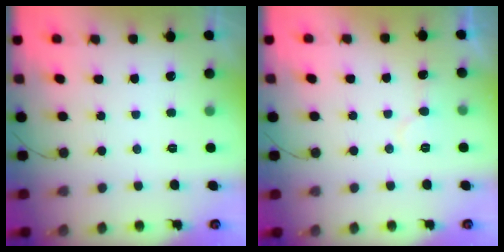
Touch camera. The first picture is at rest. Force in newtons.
{"total": 7.2, "press": 7.2, "slide": 0.4}